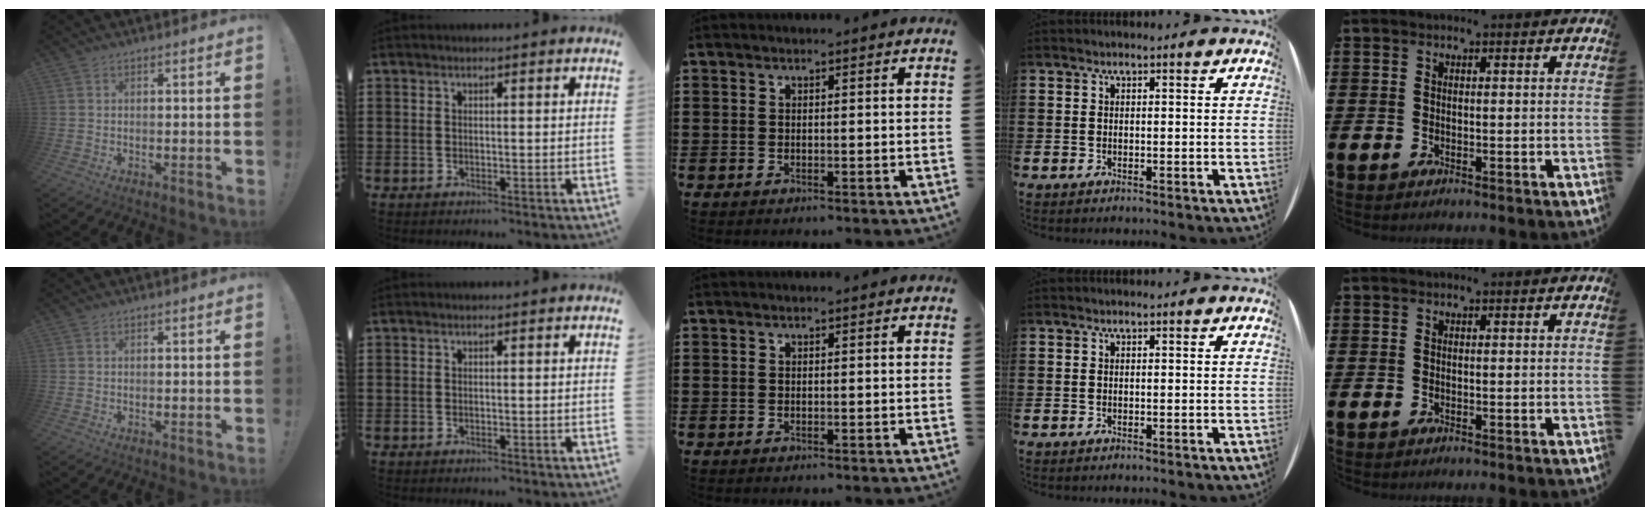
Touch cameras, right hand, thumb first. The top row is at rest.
{}